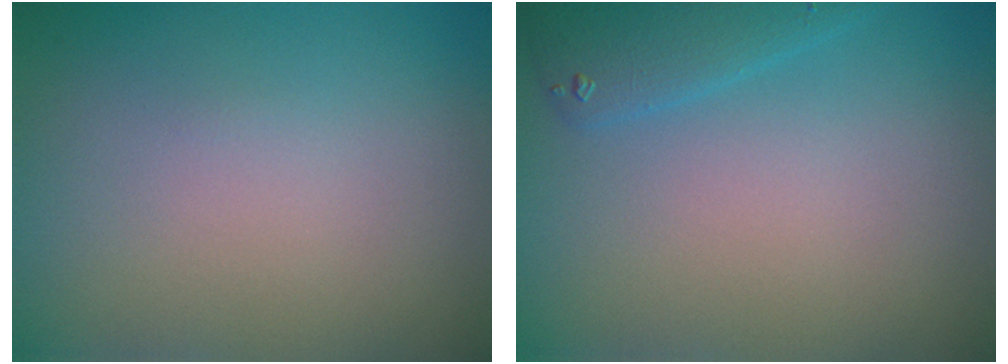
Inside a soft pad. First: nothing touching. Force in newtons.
{"total": 2.9, "press": 2.9, "slide": 0.2}